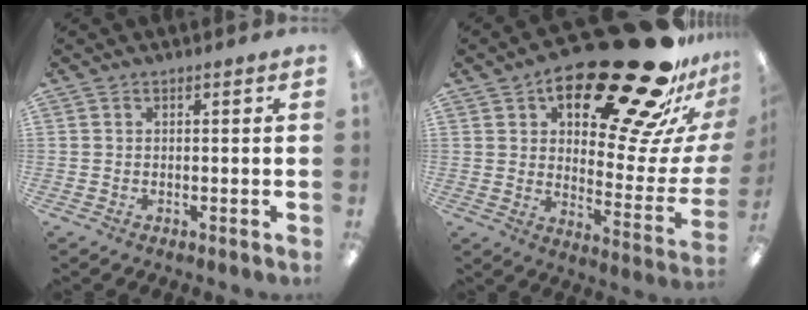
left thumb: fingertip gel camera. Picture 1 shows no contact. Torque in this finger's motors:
{"motor_torque": [0.31, 0.89, 1.61, -1.17, 0.27]}